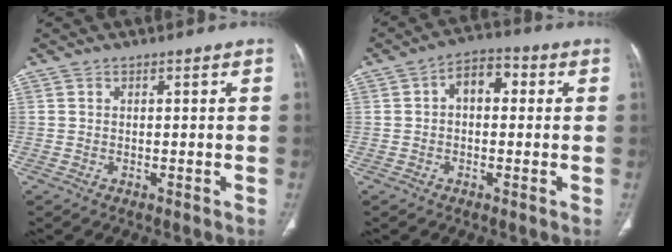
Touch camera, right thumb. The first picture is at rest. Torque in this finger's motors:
{"motor_torque": [0.89, 2.77, 0.89, -0.10, 0.03]}